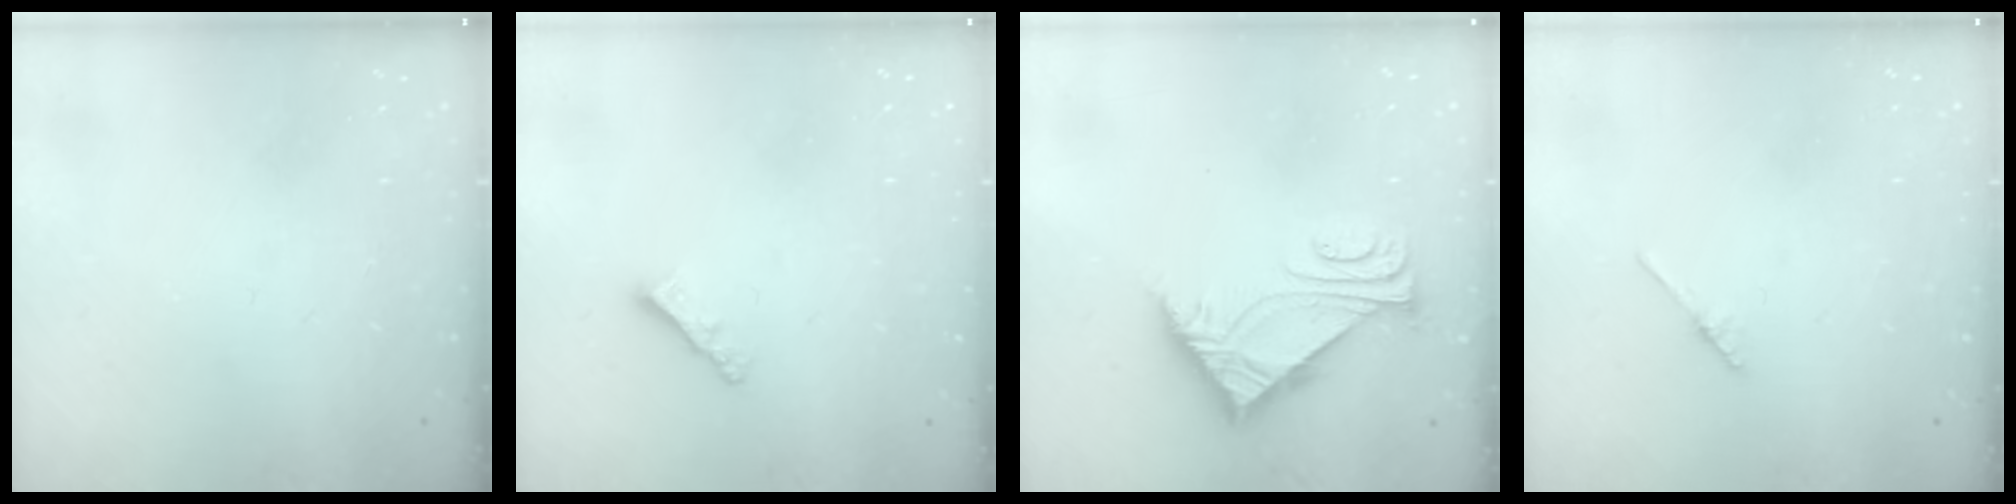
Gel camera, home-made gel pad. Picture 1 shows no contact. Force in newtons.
{"total": 2.9, "press": 2.9, "slide": 0.3}
{"total": 6.6, "press": 6.6, "slide": 0.1}
{"total": 2.1, "press": 2.1, "slide": 0.1}